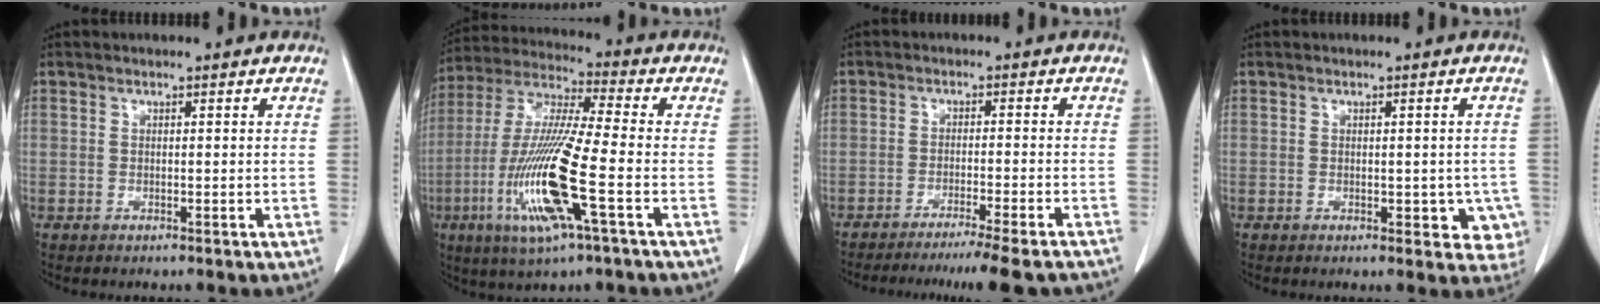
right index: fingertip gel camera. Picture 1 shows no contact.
{"total": 16.6, "force": [-5.0, 0.7, 15.8], "torque": [-0.335, -0.018, -0.098]}
{"total": 13.3, "force": [-11.9, -0.6, 6.0], "torque": [-0.061, -0.036, -0.160]}
{"total": 5.2, "force": [-1.0, 3.1, 4.1], "torque": [-0.020, 0.005, -0.007]}